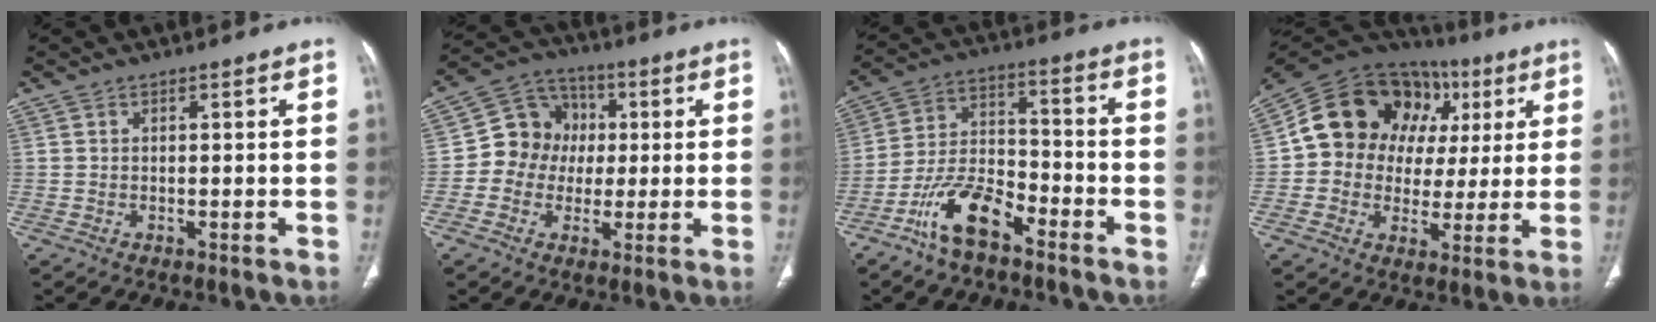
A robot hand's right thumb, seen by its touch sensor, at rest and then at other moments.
{"total": 9.3, "force": [0.2, 8.6, 3.5], "torque": [-0.017, 0.019, -0.010]}
{"total": 11.6, "force": [-7.4, 5.0, 7.3], "torque": [-0.141, 0.053, -0.145]}
{"total": 21.0, "force": [5.5, 16.8, 11.3], "torque": [-0.122, 0.041, 0.090]}